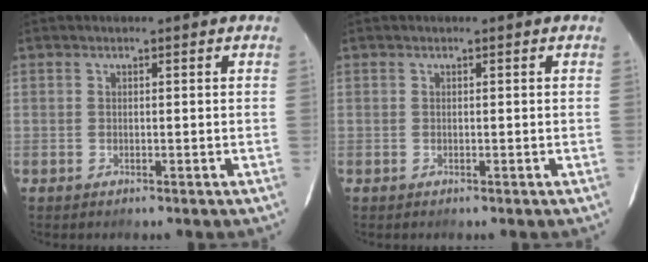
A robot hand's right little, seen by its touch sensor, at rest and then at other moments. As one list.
[{"total": 0.0}]